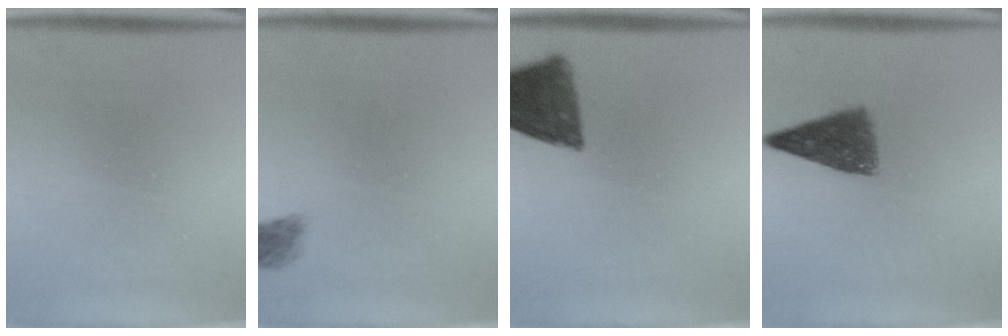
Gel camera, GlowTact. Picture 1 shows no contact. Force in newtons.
{"total": 2.2}
{"total": 12.0}
{"total": 7.3}